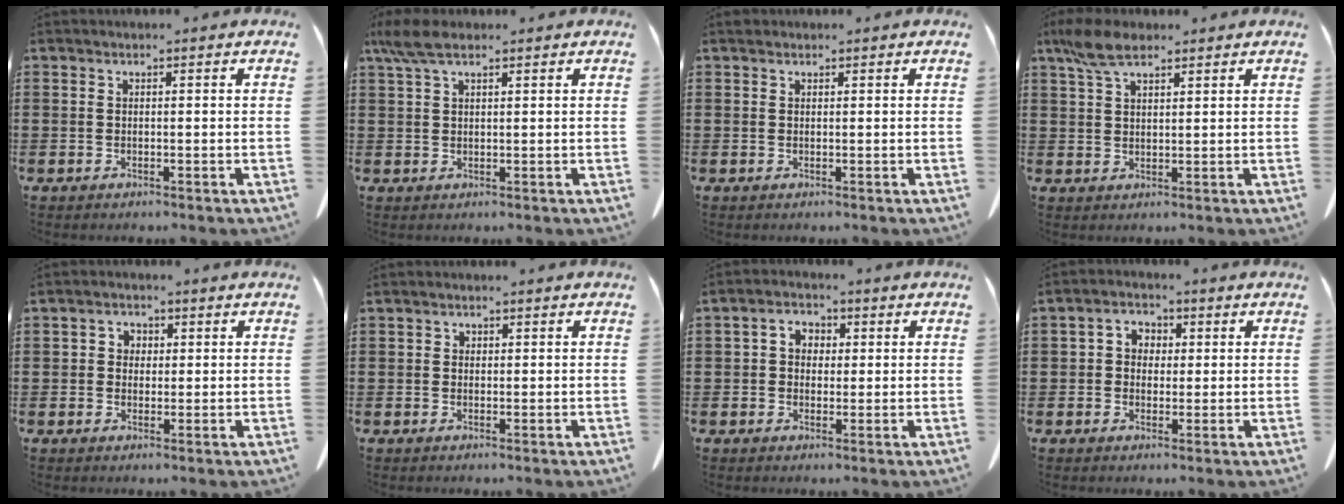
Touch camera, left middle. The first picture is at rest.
{"total": 4.2, "force": [2.3, 1.4, 3.2], "torque": [-0.082, 0.000, 0.039]}
{"total": 0.5, "force": [0.4, 0.3, 0.1], "torque": [-0.002, 0.003, 0.007]}
{"total": 5.5, "force": [3.7, 2.1, 3.6], "torque": [-0.088, -0.001, 0.066]}
{"total": 1.8, "force": [0.2, 1.8, 0.5], "torque": [-0.018, 0.010, 0.000]}
{"total": 0.7, "force": [0.2, 0.6, 0.2], "torque": [-0.006, 0.004, 0.004]}
{"total": 2.9, "force": [0.3, 2.5, 1.5], "torque": [-0.039, 0.014, 0.000]}
{"total": 2.7, "force": [0.2, 2.4, 1.1], "torque": [-0.032, 0.014, -0.002]}